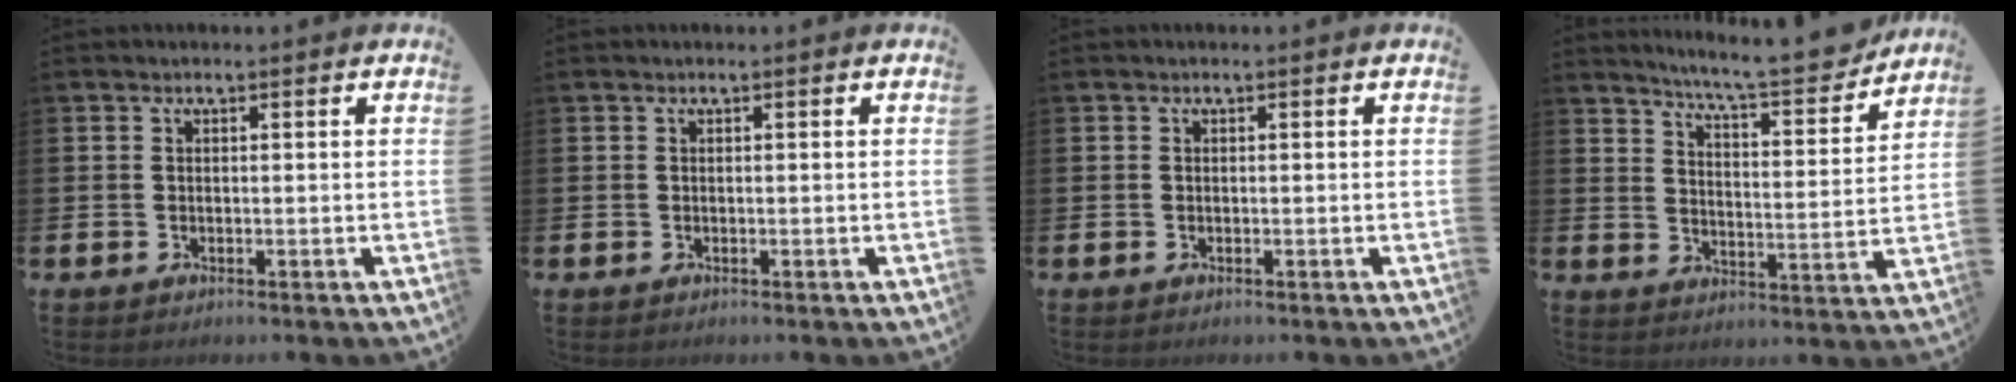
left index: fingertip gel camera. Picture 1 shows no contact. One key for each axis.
{"total": 0.0}
{"total": 0.0}
{"total": 8.1, "fx": 7.7, "fy": 0.2, "fz": 2.5, "tx": -0.060, "ty": -0.058, "tz": 0.130}